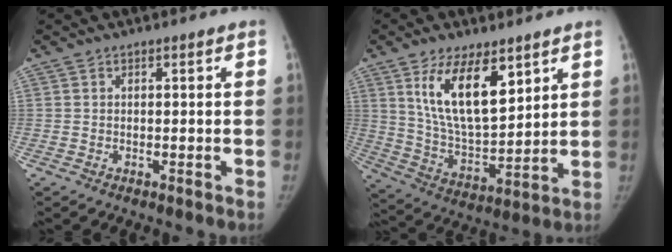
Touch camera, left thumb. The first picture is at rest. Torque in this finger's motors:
{"motor_torque": [0.29, 0.28, 1.70, -1.11, 0.59]}